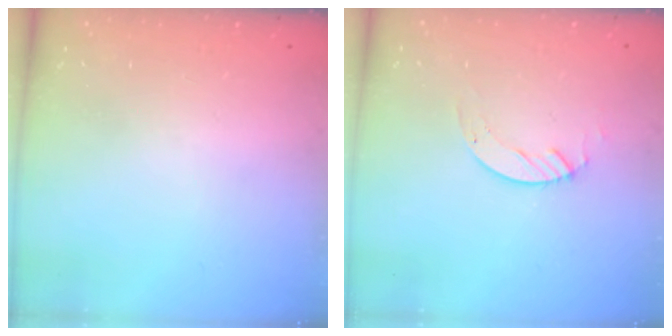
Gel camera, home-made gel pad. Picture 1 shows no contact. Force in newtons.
{"total": 2.4, "press": 2.4, "slide": 0.2}